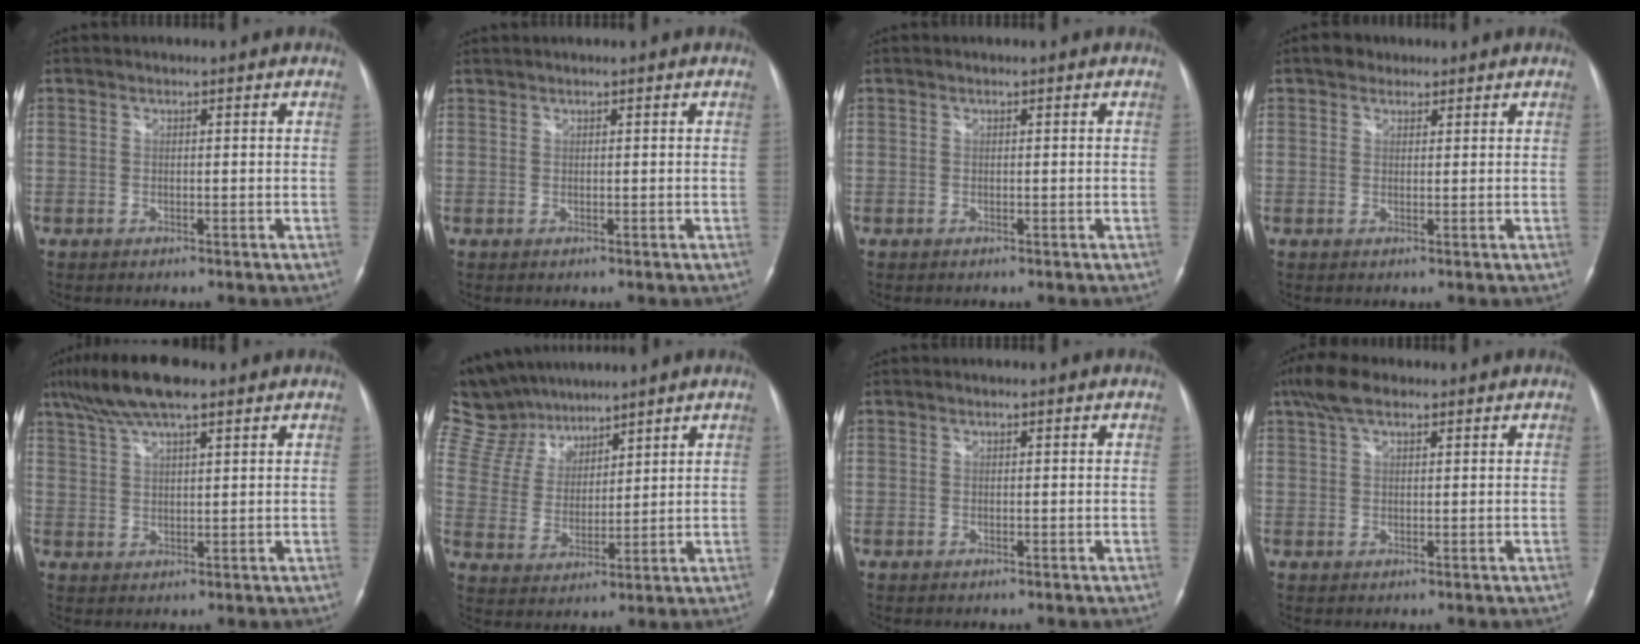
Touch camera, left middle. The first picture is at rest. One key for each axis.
{"total": 0.6, "fx": 0.6, "fy": 0.0, "fz": 0.2, "tx": -0.008, "ty": 0.012, "tz": 0.018}
{"total": 0.0}
{"total": 2.4, "fx": 1.6, "fy": 1.7, "fz": 0.6, "tx": -0.011, "ty": 0.008, "tz": 0.022}
{"total": 9.3, "fx": 6.6, "fy": 1.7, "fz": 6.3, "tx": -0.123, "ty": 0.022, "tz": 0.115}
{"total": 12.4, "fx": 10.9, "fy": 5.3, "fz": 2.9, "tx": -0.071, "ty": 0.031, "tz": 0.216}
{"total": 0.0}
{"total": 5.9, "fx": 4.1, "fy": 1.9, "fz": 3.9, "tx": -0.087, "ty": 0.023, "tz": 0.077}